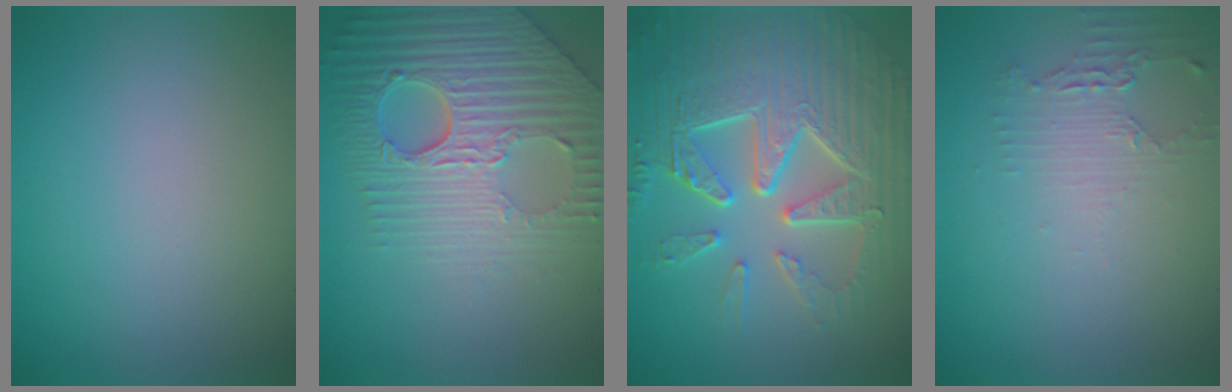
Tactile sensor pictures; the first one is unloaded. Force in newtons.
{"total": 8.4, "press": 6.1, "slide": 5.8}
{"total": 9.7, "press": 6.5, "slide": 7.1}
{"total": 2.2, "press": 1.7, "slide": 1.4}